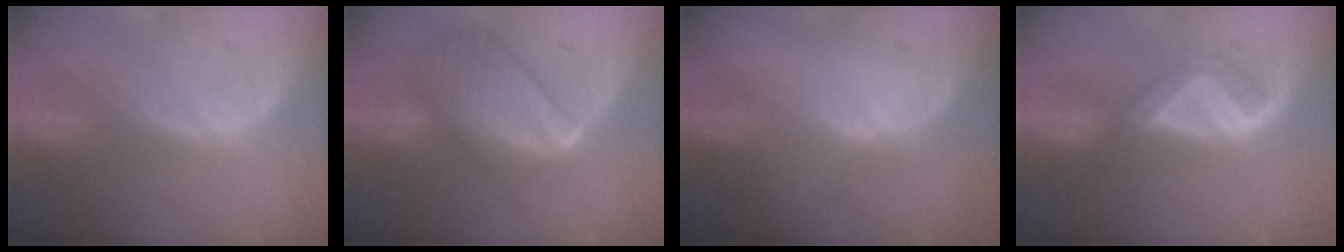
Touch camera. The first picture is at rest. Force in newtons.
{"total": 10.1, "press": 10.1, "slide": 0.8}
{"total": 1.0, "press": 0.7, "slide": 0.6}
{"total": 5.3, "press": 4.4, "slide": 3.0}